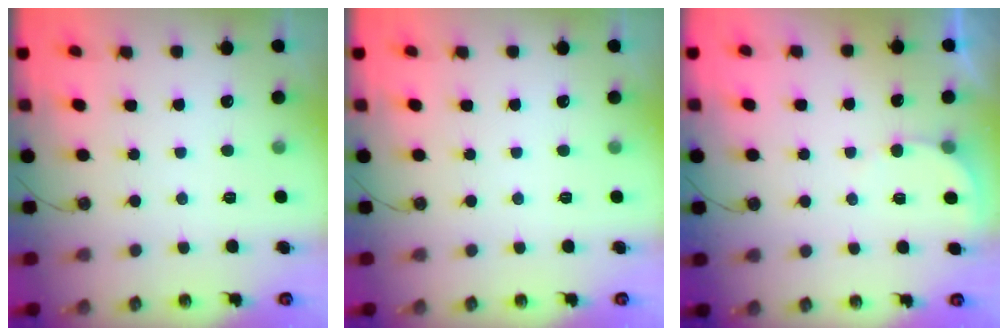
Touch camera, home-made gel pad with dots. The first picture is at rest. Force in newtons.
{"total": 0.0}
{"total": 2.9, "press": 2.9, "slide": 0.3}